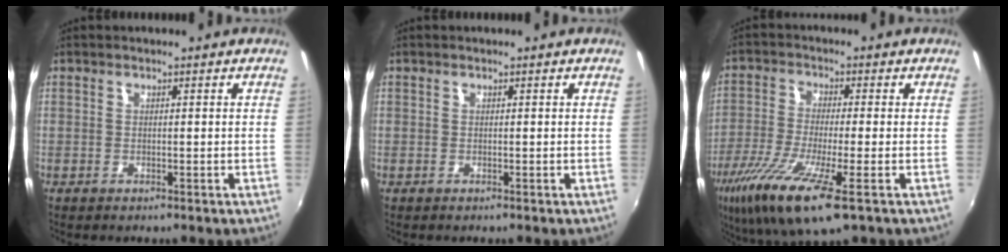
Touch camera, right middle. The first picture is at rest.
{"total": 0.0}
{"total": 14.2, "force": [-7.5, 2.2, 11.8], "torque": [-0.251, -0.049, -0.141]}